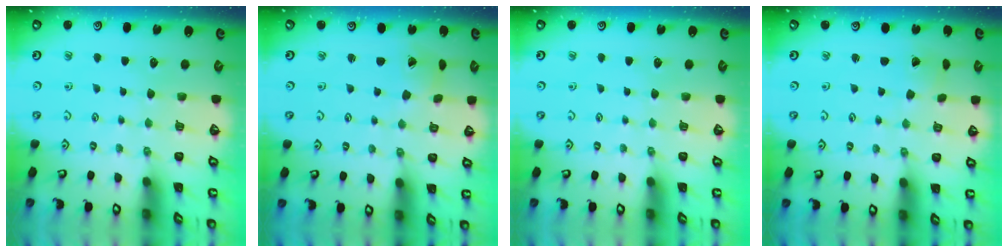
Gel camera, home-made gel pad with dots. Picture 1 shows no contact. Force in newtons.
{"total": 1.7, "press": 1.7, "slide": 0.2}
{"total": 0.0}
{"total": 1.8, "press": 1.8, "slide": 0.1}